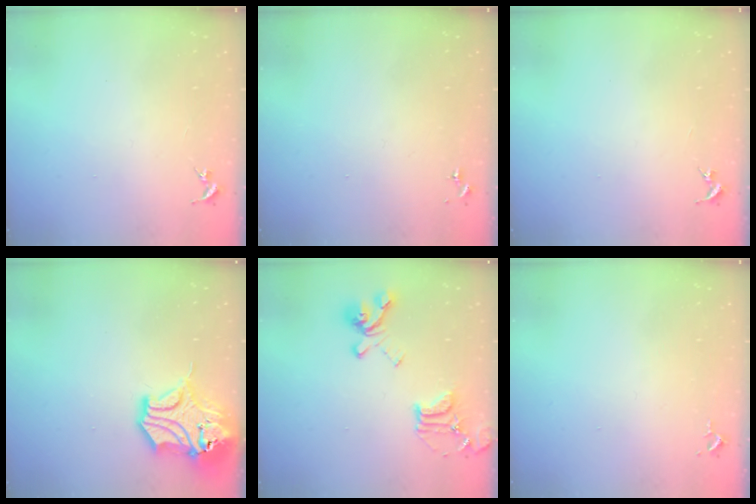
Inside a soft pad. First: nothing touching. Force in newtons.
{"total": 0.0}
{"total": 0.0}
{"total": 15.4, "press": 15.3, "slide": 2.2}
{"total": 18.0, "press": 17.9, "slide": 1.9}
{"total": 2.6, "press": 2.6, "slide": 0.4}